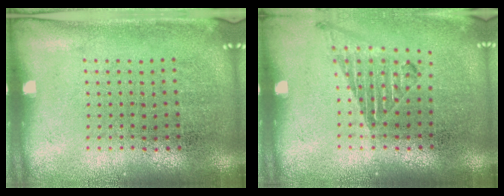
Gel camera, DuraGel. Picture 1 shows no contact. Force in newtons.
{"total": 1.1, "press": 1.1, "slide": 0.2}